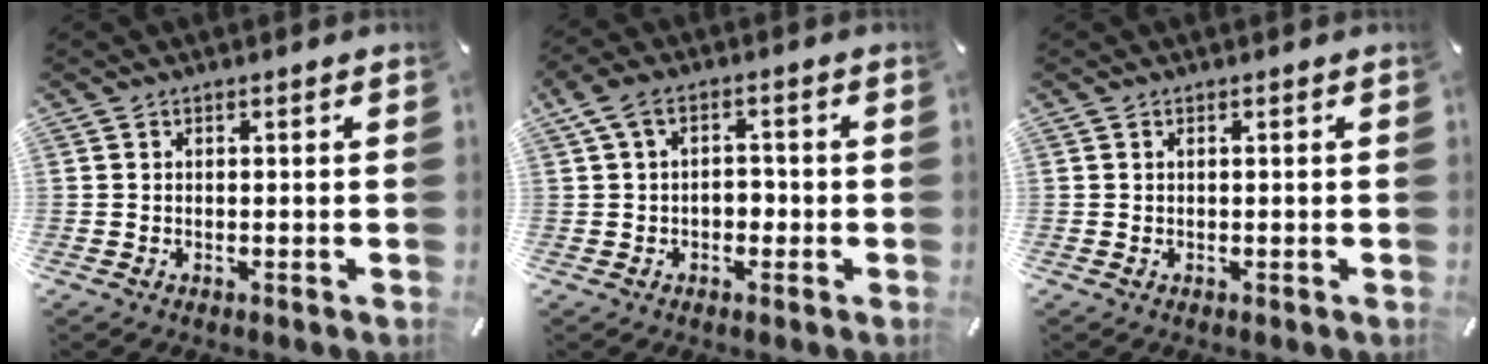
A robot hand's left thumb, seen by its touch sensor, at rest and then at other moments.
{"total": 5.8, "force": [-0.6, 4.4, 3.8], "torque": [-0.063, 0.014, -0.012]}
{"total": 0.0}